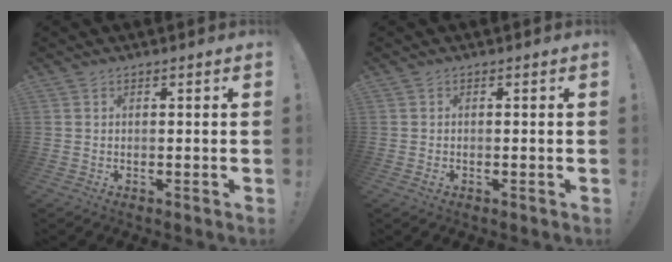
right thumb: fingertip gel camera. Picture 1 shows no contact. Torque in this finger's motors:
{"motor_torque": [0.12, -0.03, -0.03, -0.29, -0.03]}